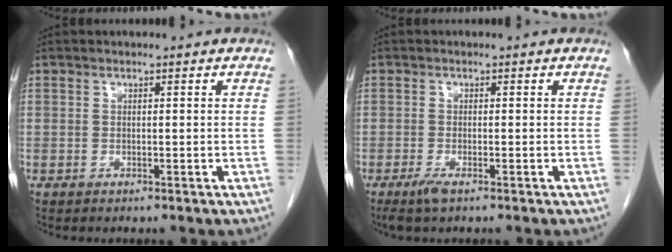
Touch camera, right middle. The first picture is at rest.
{"total": 2.2, "force": [-1.4, 0.3, 1.6], "torque": [-0.038, -0.006, -0.028]}